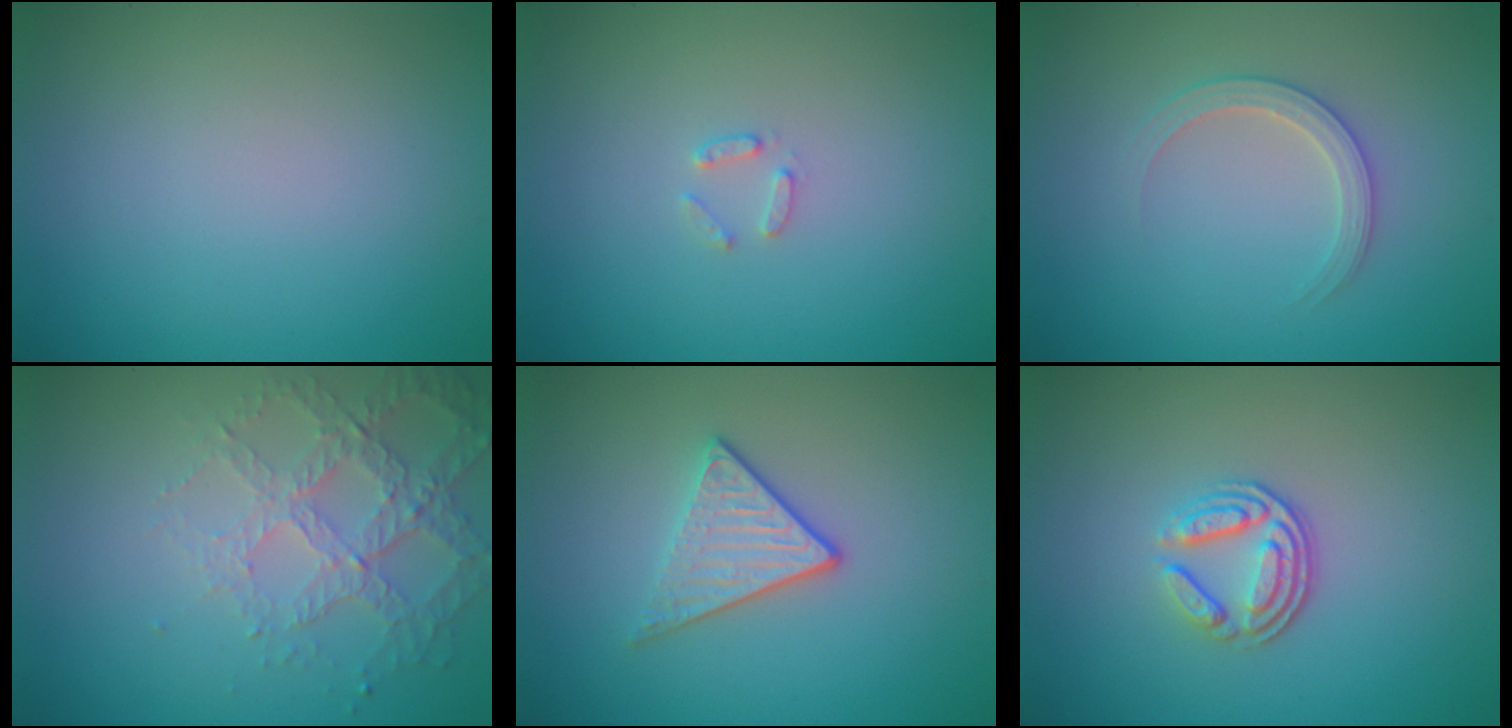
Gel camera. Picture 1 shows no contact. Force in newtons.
{"total": 1.0, "press": 1.0, "slide": 0.2}
{"total": 2.2, "press": 2.2, "slide": 0.2}
{"total": 4.2, "press": 3.1, "slide": 2.9}
{"total": 2.9, "press": 2.6, "slide": 1.4}
{"total": 3.6, "press": 2.7, "slide": 2.4}